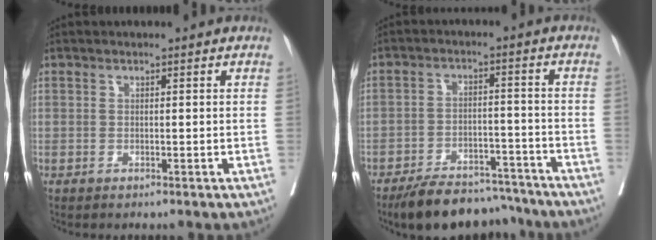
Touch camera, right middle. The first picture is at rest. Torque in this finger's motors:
{"motor_torque": [0.17, -0.25, 0.10, 0.04]}